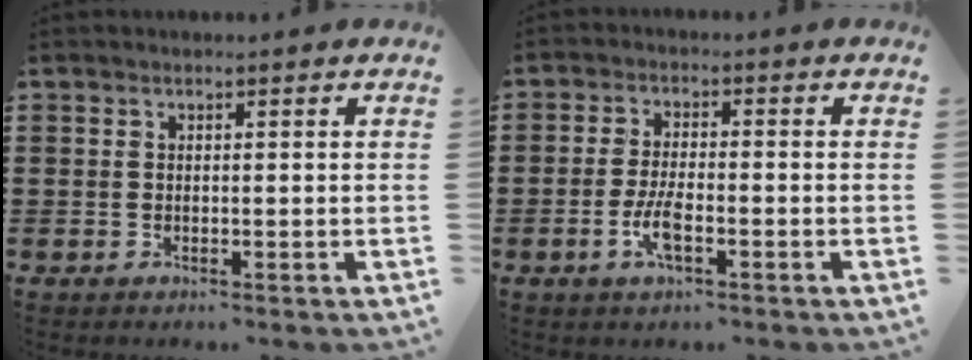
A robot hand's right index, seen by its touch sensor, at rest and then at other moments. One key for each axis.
{"total": 4.5, "fx": -1.7, "fy": 1.3, "fz": 3.9, "tx": -0.086, "ty": -0.003, "tz": -0.036}